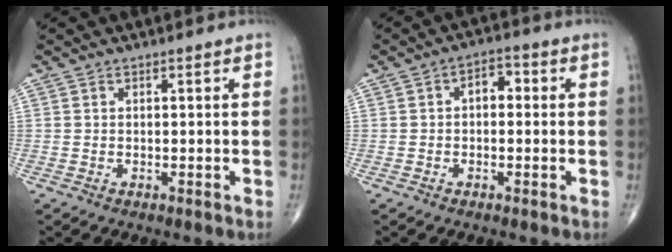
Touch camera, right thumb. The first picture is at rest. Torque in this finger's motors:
{"motor_torque": [1.33, 2.38, 0.59, 0.18, 0.00]}